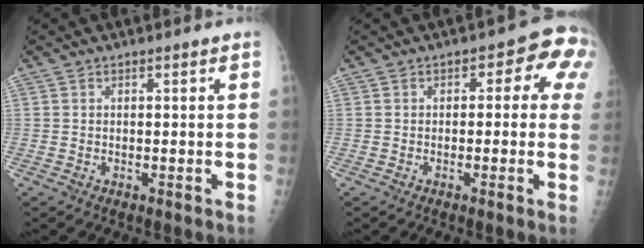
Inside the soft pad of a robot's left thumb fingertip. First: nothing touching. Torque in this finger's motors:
{"motor_torque": [-0.13, 0.05, 0.02, -0.10, 0.06]}